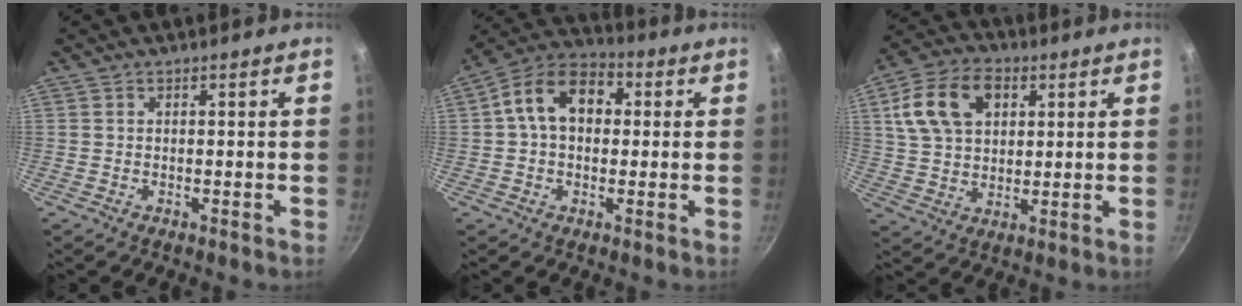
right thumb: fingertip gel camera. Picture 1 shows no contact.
{"total": 12.2, "force": [1.9, 8.6, 8.5], "torque": [-0.106, 0.030, 0.009]}
{"total": 14.2, "force": [4.7, 9.7, 9.1], "torque": [-0.154, 0.006, 0.079]}